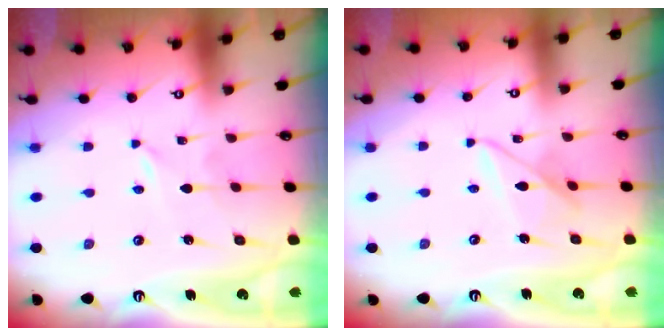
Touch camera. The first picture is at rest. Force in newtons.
{"total": 8.3, "press": 8.3, "slide": 0.4}